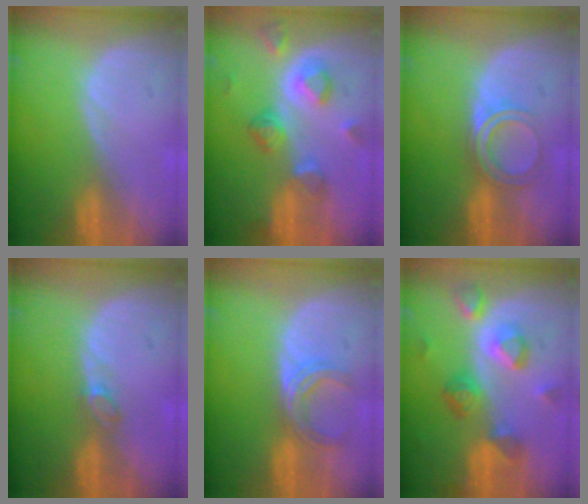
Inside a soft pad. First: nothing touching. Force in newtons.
{"total": 7.3, "press": 6.9, "slide": 2.5}
{"total": 4.7, "press": 4.2, "slide": 2.1}
{"total": 1.7, "press": 1.7, "slide": 0.4}
{"total": 5.0, "press": 4.5, "slide": 2.2}
{"total": 8.7, "press": 8.0, "slide": 3.5}